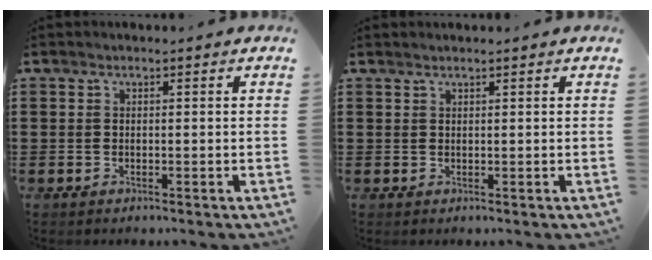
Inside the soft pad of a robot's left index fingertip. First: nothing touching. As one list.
[{"total": 0.5, "force": [0.5, 0.0, 0.2], "torque": [-0.006, -0.001, 0.010]}]